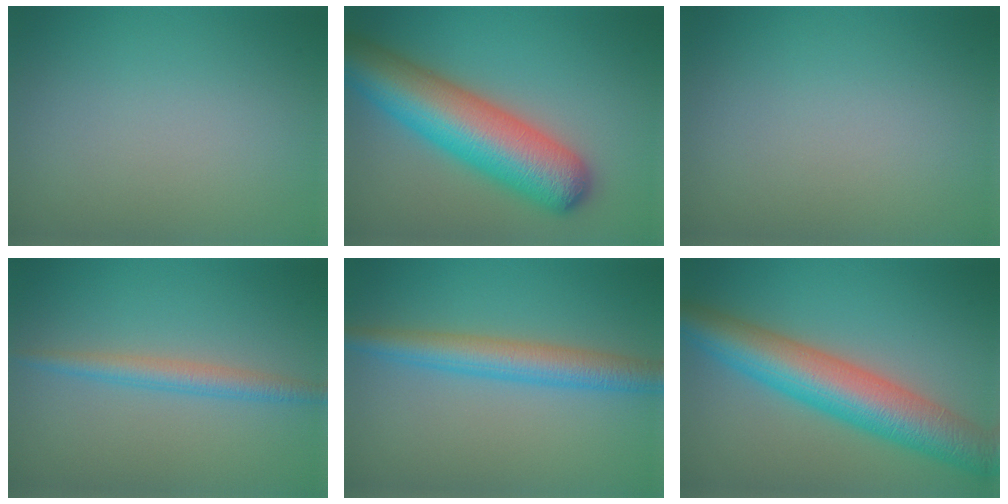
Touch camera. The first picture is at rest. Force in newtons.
{"total": 10.1, "press": 10.1, "slide": 0.3}
{"total": 0.0}
{"total": 2.5, "press": 2.5, "slide": 0.0}
{"total": 4.5, "press": 4.5, "slide": 0.0}
{"total": 8.9, "press": 8.9, "slide": 0.1}